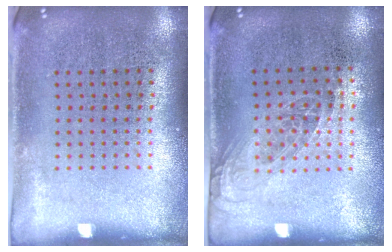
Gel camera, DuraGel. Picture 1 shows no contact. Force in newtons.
{"total": 1.1, "press": 0.9, "slide": 0.5}